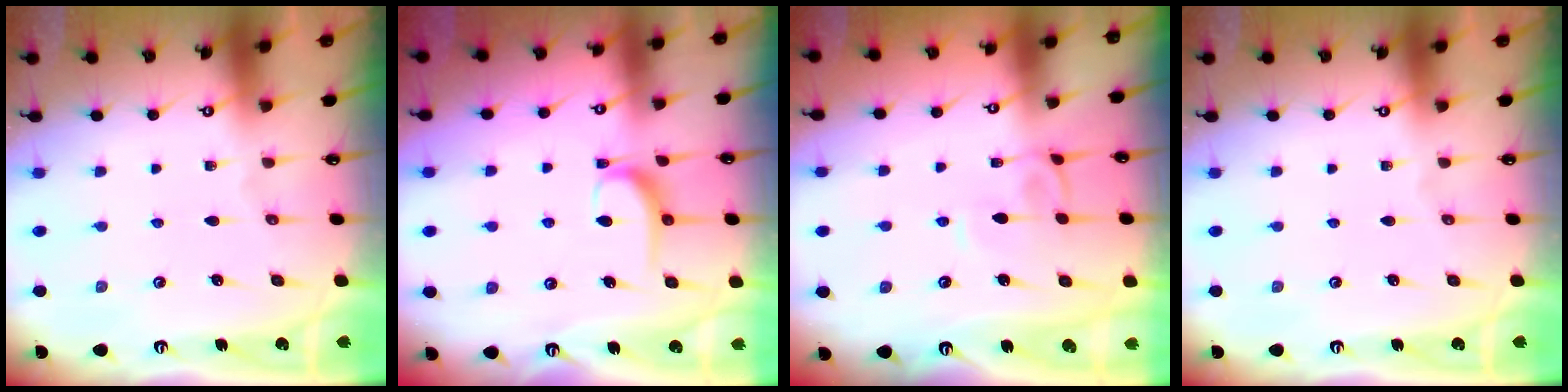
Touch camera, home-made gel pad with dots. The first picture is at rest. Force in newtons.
{"total": 4.0, "press": 3.9, "slide": 0.8}
{"total": 2.9, "press": 2.9, "slide": 0.2}
{"total": 0.0}